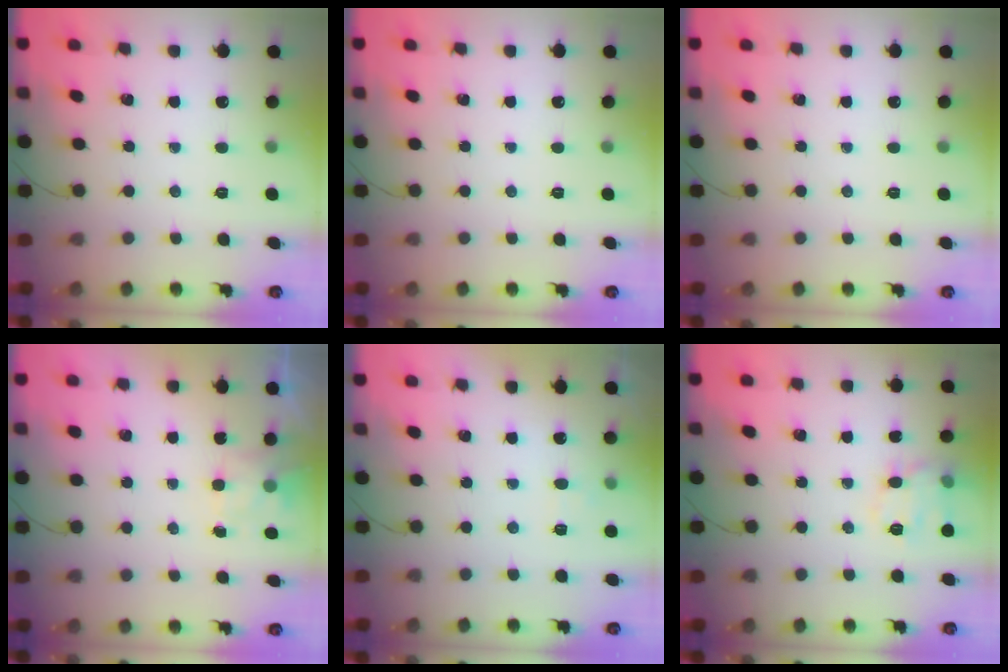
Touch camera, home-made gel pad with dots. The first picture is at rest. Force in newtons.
{"total": 0.0}
{"total": 0.0}
{"total": 2.5, "press": 2.1, "slide": 1.4}
{"total": 3.3, "press": 3.0, "slide": 1.3}
{"total": 11.1, "press": 11.1, "slide": 0.3}